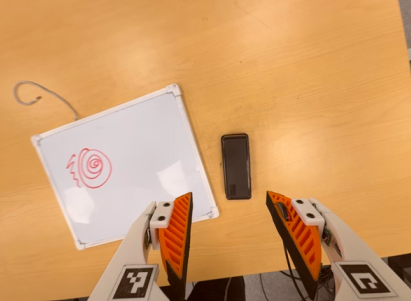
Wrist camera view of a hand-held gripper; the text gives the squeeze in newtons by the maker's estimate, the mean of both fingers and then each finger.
{"total": 0.0}